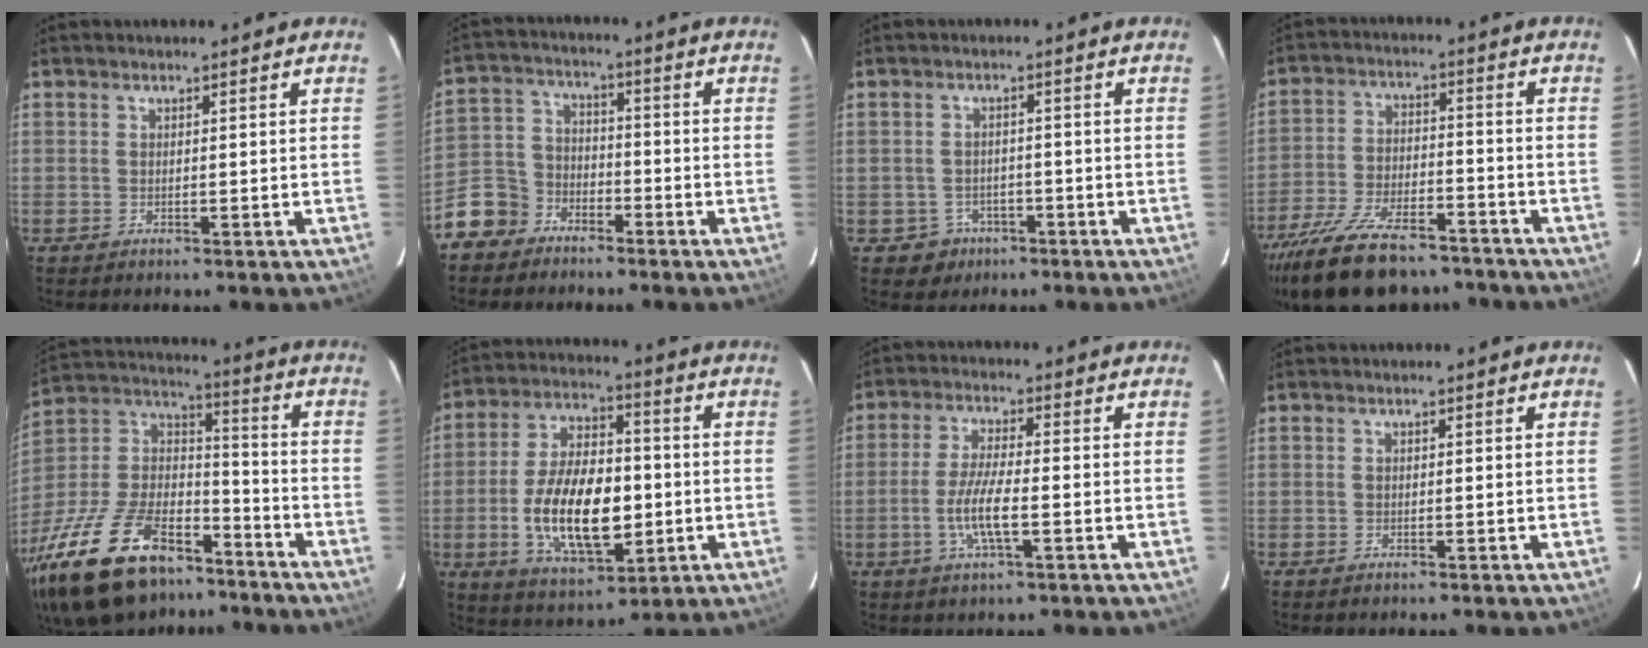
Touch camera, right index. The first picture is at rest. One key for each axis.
{"total": 8.9, "fx": -6.0, "fy": 6.3, "fz": 1.7, "tx": -0.059, "ty": 0.029, "tz": -0.118}
{"total": 4.6, "fx": -2.1, "fy": 4.1, "fz": 0.3, "tx": -0.020, "ty": 0.017, "tz": -0.023}
{"total": 21.4, "fx": -17.0, "fy": 8.1, "fz": 10.2, "tx": -0.215, "ty": -0.023, "tz": -0.265}
{"total": 33.1, "fx": -21.8, "fy": 16.0, "fz": 19.2, "tx": -0.414, "ty": -0.008, "tz": -0.351}
{"total": 17.9, "fx": -3.1, "fy": 9.0, "fz": 15.2, "tx": -0.295, "ty": 0.004, "tz": -0.042}
{"total": 7.3, "fx": -2.3, "fy": 1.4, "fz": 6.7, "tx": -0.138, "ty": -0.004, "tz": -0.046}
{"total": 0.0}